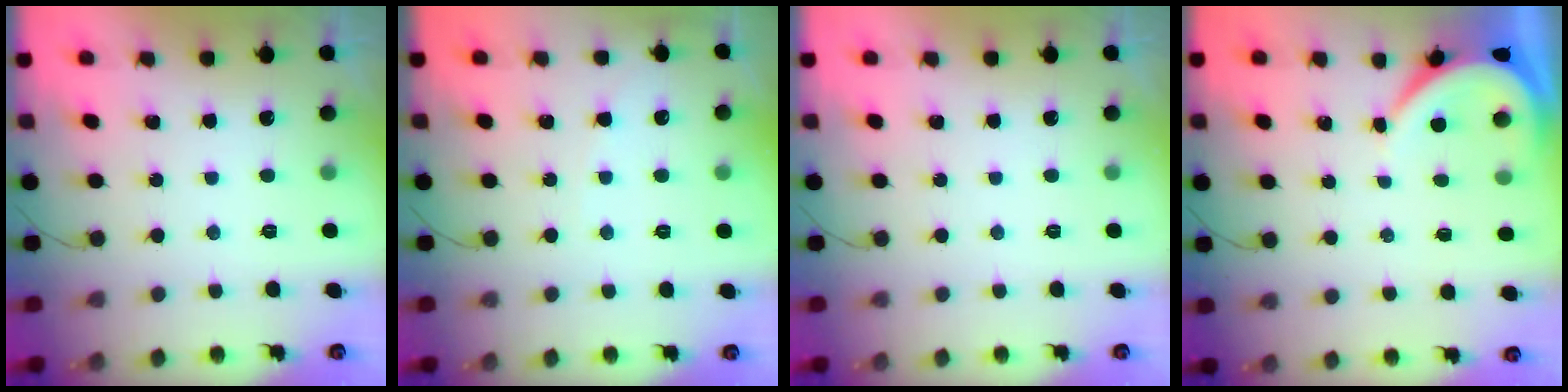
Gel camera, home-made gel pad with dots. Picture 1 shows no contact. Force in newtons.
{"total": 3.4, "press": 3.4, "slide": 0.4}
{"total": 0.0}
{"total": 4.7, "press": 4.6, "slide": 0.6}